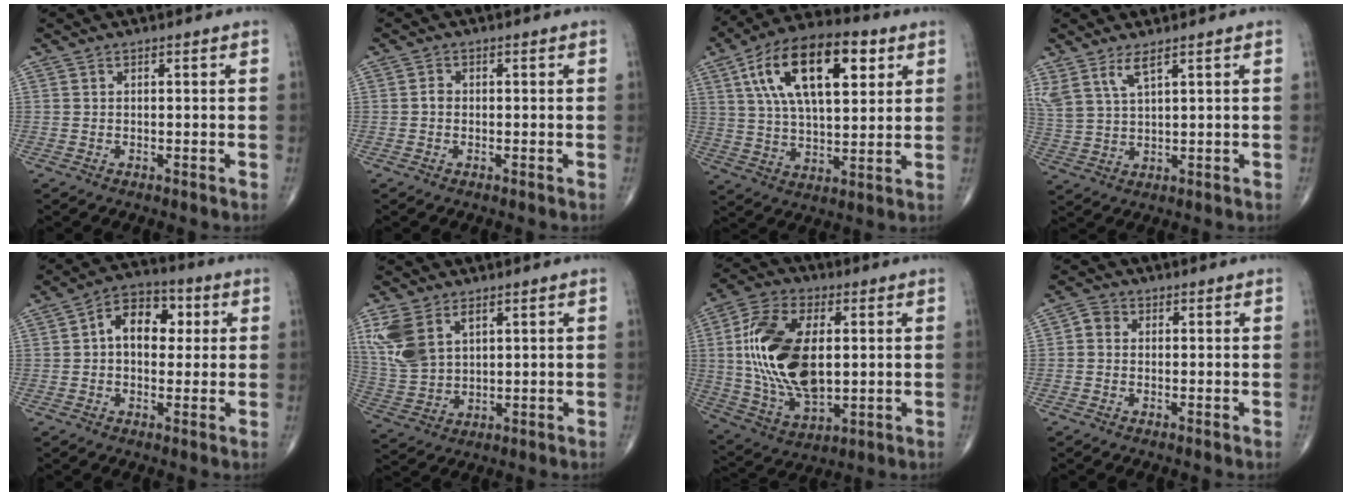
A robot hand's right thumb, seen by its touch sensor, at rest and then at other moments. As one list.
[{"total": 1.3, "force": [-0.2, 1.0, 0.7], "torque": [-0.006, 0.004, -0.007]}, {"total": 20.7, "force": [7.6, 9.7, 16.6], "torque": [-0.270, -0.002, 0.125]}, {"total": 6.0, "force": [3.9, 1.7, 4.2], "torque": [-0.097, -0.015, 0.088]}, {"total": 10.3, "force": [1.7, 7.0, 7.3], "torque": [-0.083, 0.020, 0.019]}, {"total": 10.7, "force": [4.7, 6.5, 7.1], "torque": [-0.153, -0.006, 0.107]}, {"total": 20.8, "force": [2.1, 11.5, 17.1], "torque": [-0.332, -0.007, 0.044]}, {"total": 2.4, "force": [0.0, 2.1, 1.2], "torque": [-0.012, 0.006, -0.009]}]